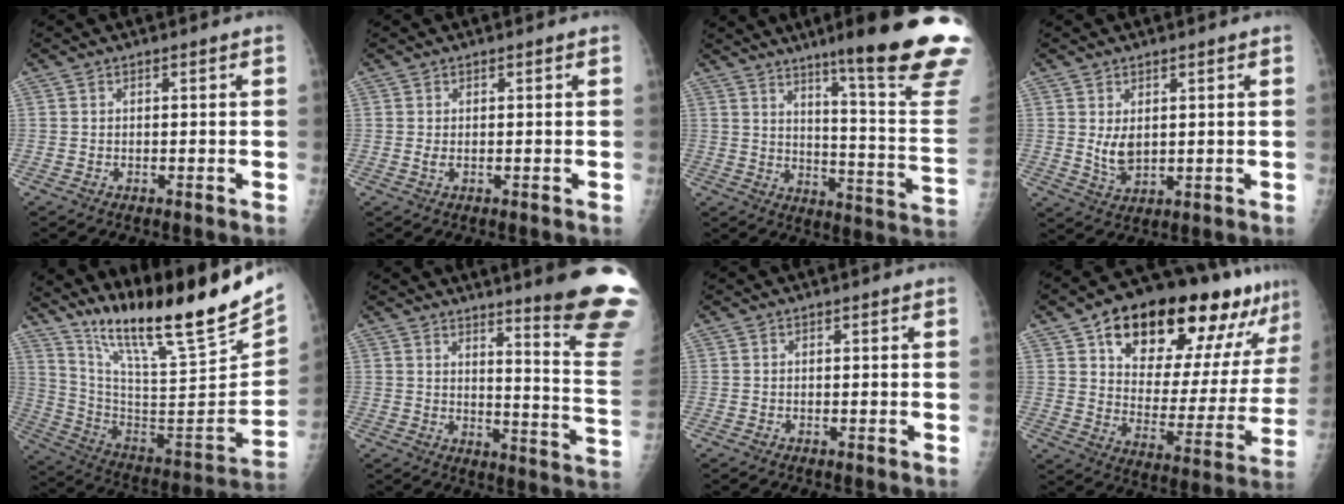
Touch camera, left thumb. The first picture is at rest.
{"total": 1.1, "force": [0.1, 0.5, 1.0], "torque": [-0.022, 0.002, 0.006]}
{"total": 25.4, "force": [16.9, 1.8, 18.9], "torque": [-0.216, -0.104, 0.232]}
{"total": 4.3, "force": [1.0, 2.5, 3.3], "torque": [-0.051, -0.016, 0.028]}
{"total": 27.1, "force": [20.7, 3.3, 17.1], "torque": [-0.258, -0.112, 0.346]}
{"total": 18.8, "force": [14.4, 0.8, 11.9], "torque": [-0.123, -0.140, 0.177]}
{"total": 0.0}
{"total": 26.8, "force": [15.7, 11.8, 18.2], "torque": [-0.220, -0.029, 0.239]}